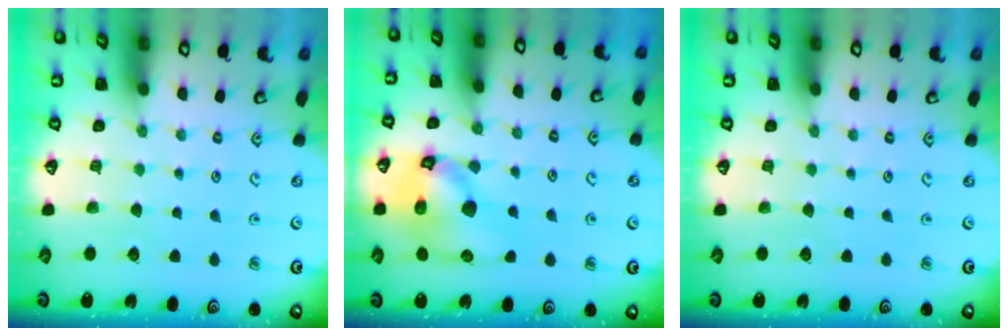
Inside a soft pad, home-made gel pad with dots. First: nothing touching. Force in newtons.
{"total": 15.0, "press": 14.8, "slide": 2.1}
{"total": 0.0}